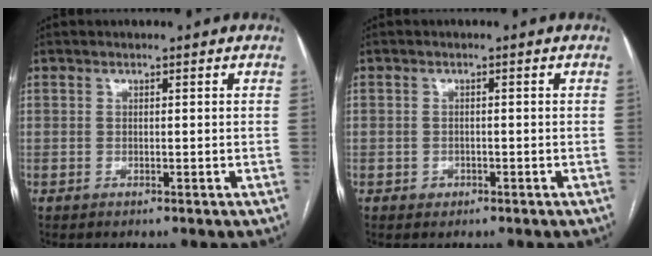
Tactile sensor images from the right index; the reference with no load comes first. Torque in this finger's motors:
{"motor_torque": [-0.47, -0.05, -0.81, -0.19]}